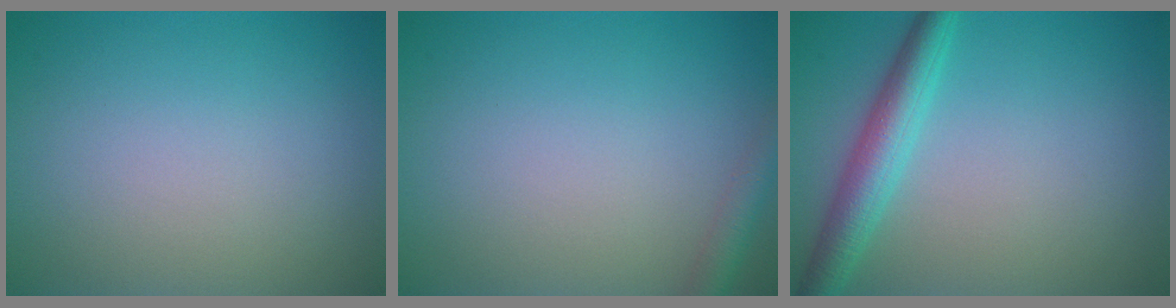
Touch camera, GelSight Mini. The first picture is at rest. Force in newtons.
{"total": 2.0, "press": 2.0, "slide": 0.1}
{"total": 4.0, "press": 4.0, "slide": 0.1}